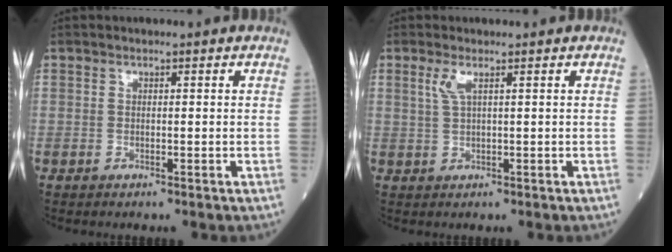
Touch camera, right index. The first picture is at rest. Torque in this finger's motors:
{"motor_torque": [0.39, 0.26, 0.22, 0.06]}